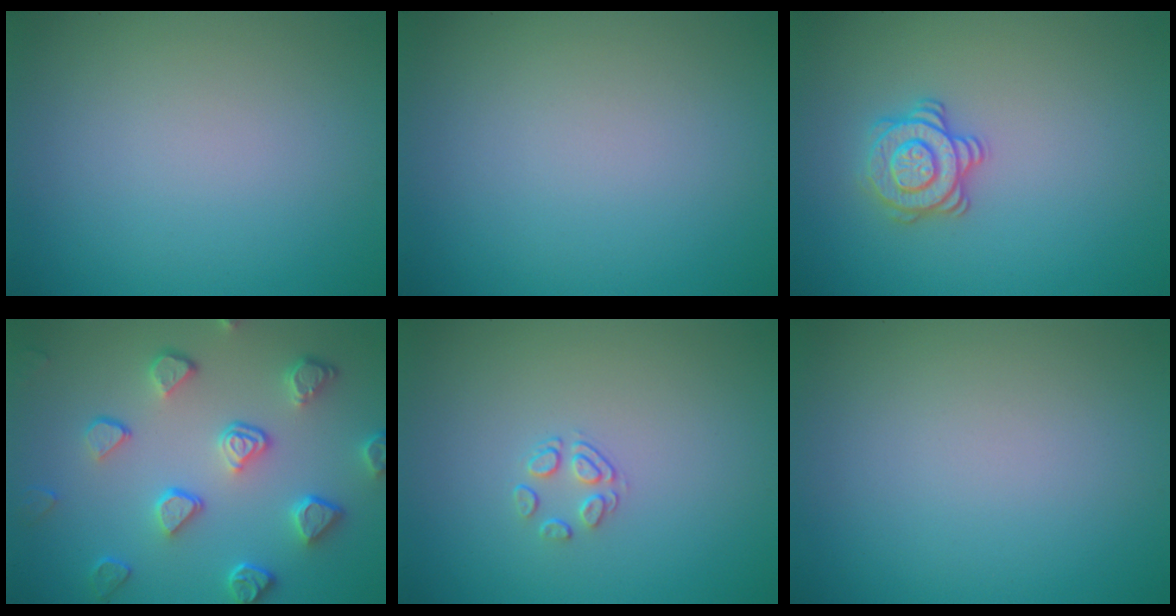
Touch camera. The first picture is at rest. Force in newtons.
{"total": 0.0}
{"total": 2.8, "press": 2.7, "slide": 0.7}
{"total": 5.1, "press": 4.2, "slide": 2.9}
{"total": 1.5, "press": 0.8, "slide": 1.3}
{"total": 0.0}